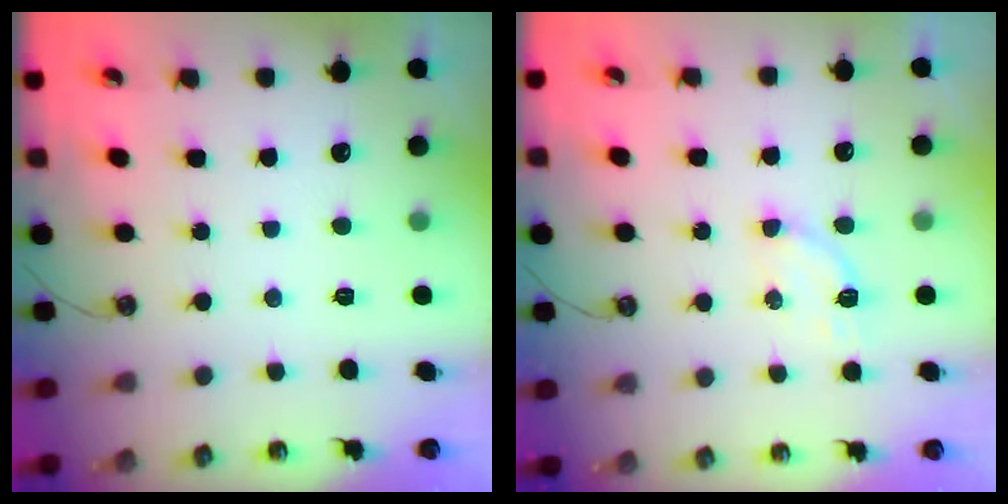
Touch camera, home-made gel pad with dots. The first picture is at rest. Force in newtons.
{"total": 4.2, "press": 4.1, "slide": 0.5}